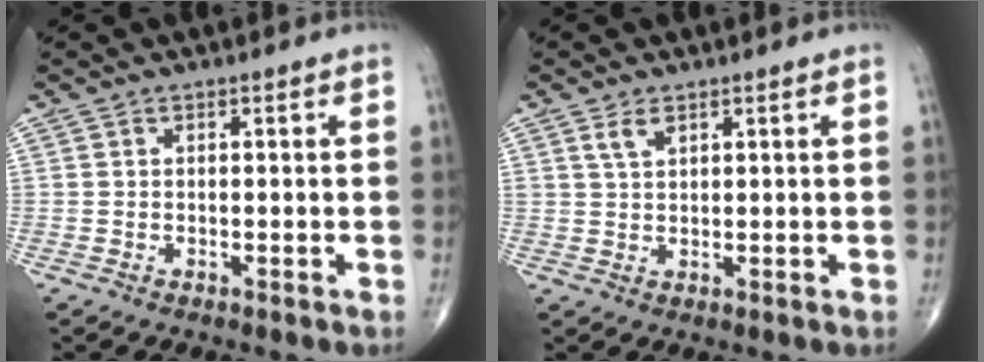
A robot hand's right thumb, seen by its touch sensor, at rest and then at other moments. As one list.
[{"total": 2.4, "force": [1.5, 1.2, 1.5], "torque": [-0.026, -0.003, 0.035]}]